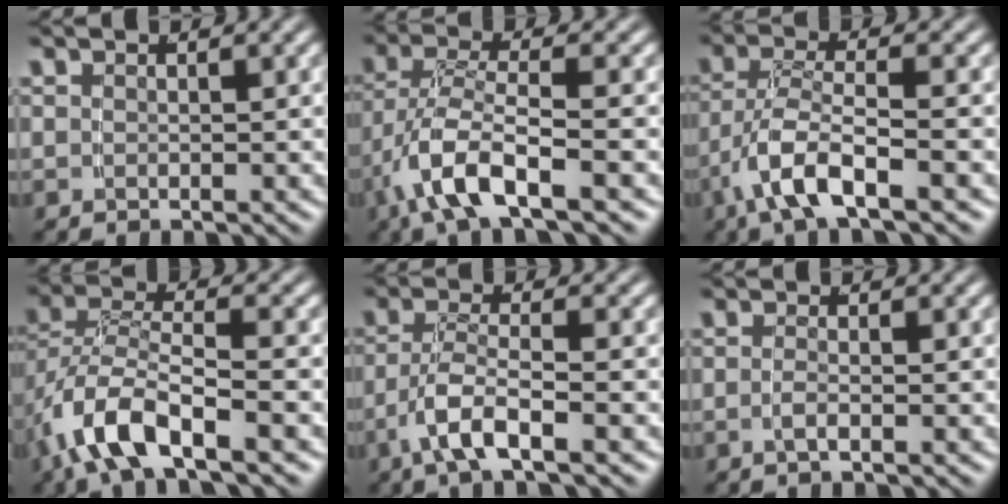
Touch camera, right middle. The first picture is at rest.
{"total": 4.8, "force": [-0.9, 2.0, 4.2], "torque": [-0.101, -0.021, 0.001]}
{"total": 4.3, "force": [-1.2, 1.8, 3.7], "torque": [-0.089, -0.021, -0.007]}
{"total": 5.6, "force": [-1.4, 2.9, 4.5], "torque": [-0.108, -0.021, -0.009]}
{"total": 3.6, "force": [-1.2, 1.3, 3.2], "torque": [-0.073, -0.012, -0.011]}
{"total": 1.0, "force": [-0.6, -0.2, 0.7], "torque": [-0.020, -0.007, -0.008]}